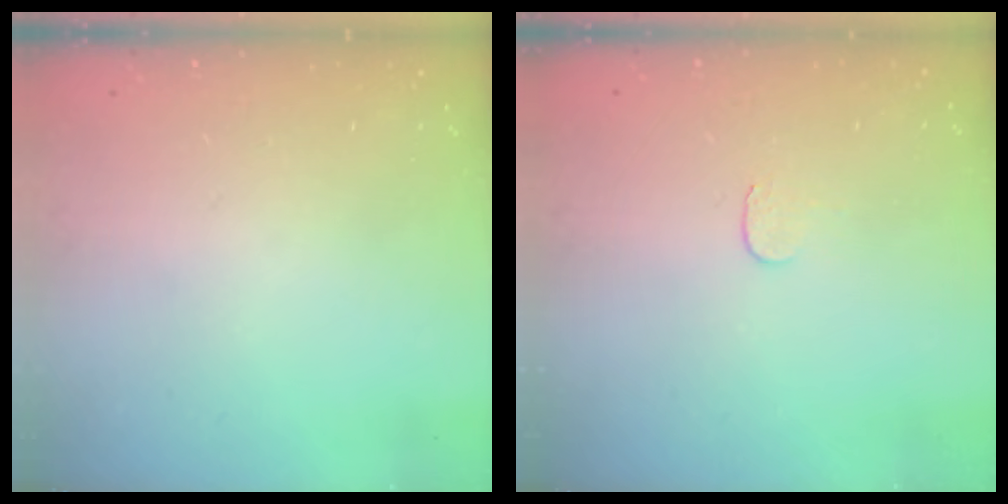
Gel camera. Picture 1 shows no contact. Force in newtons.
{"total": 3.8, "press": 3.8, "slide": 0.4}